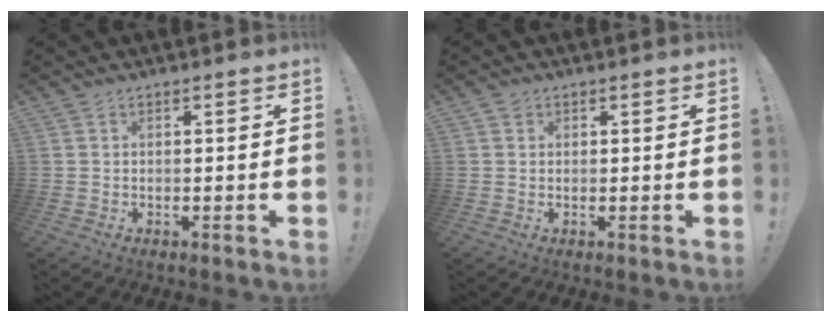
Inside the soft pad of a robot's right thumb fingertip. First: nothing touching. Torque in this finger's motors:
{"motor_torque": [0.13, 0.03, 0.41, -0.15, -0.01]}